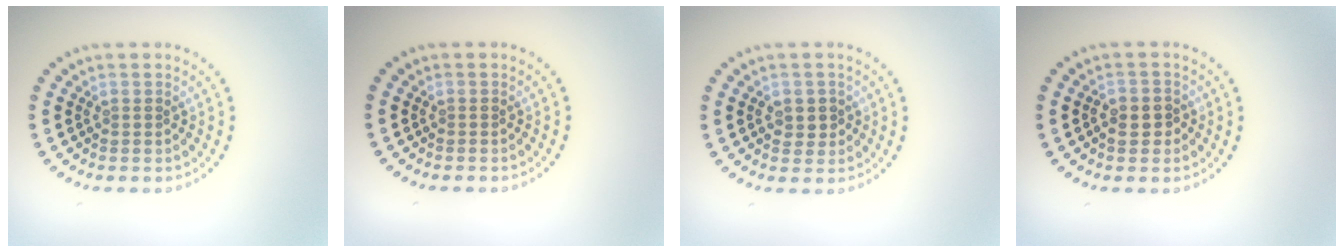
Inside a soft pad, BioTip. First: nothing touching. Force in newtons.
{"total": 0.0}
{"total": 1.7, "press": 1.6, "slide": 0.2}
{"total": 1.7, "press": 1.6, "slide": 0.4}